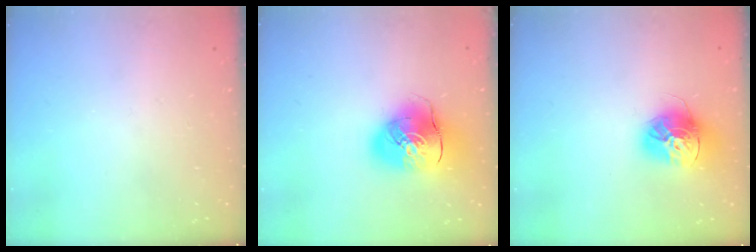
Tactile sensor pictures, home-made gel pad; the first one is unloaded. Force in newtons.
{"total": 13.9, "press": 13.7, "slide": 2.4}
{"total": 15.6, "press": 15.5, "slide": 1.4}